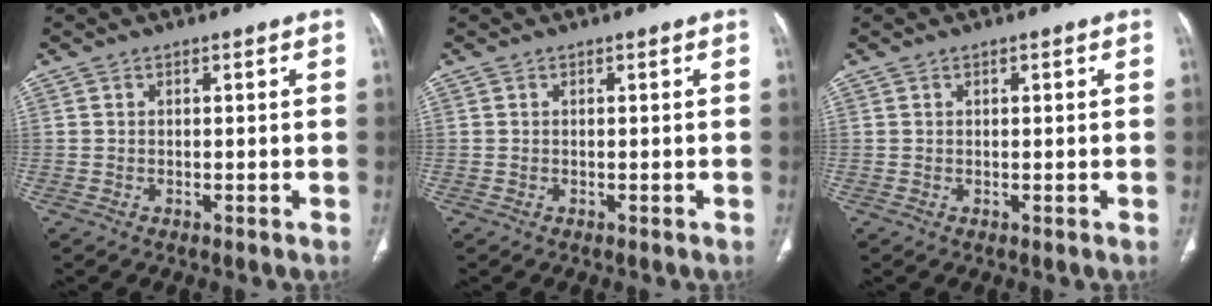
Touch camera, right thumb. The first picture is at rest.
{"total": 0.0}
{"total": 0.6, "force": [0.4, 0.1, 0.4], "torque": [-0.003, 0.000, 0.006]}